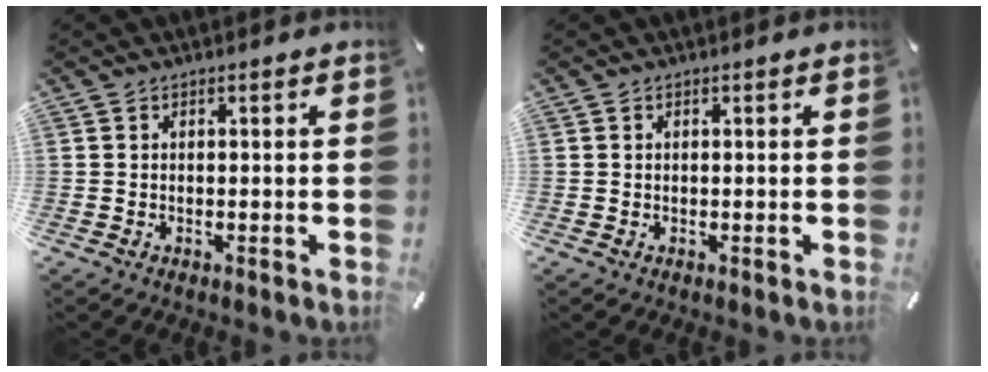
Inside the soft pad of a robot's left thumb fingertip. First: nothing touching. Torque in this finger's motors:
{"motor_torque": [-0.03, 0.01, 0.02, -0.06, 0.00]}